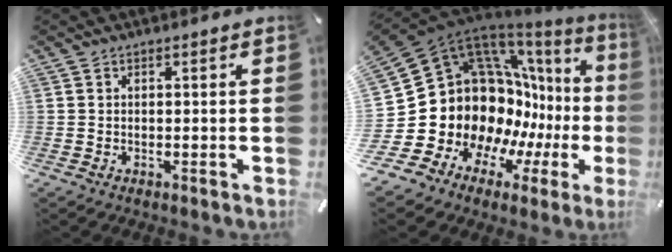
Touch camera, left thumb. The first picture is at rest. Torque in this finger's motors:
{"motor_torque": [0.35, 3.56, 1.51, 1.26, 0.15]}